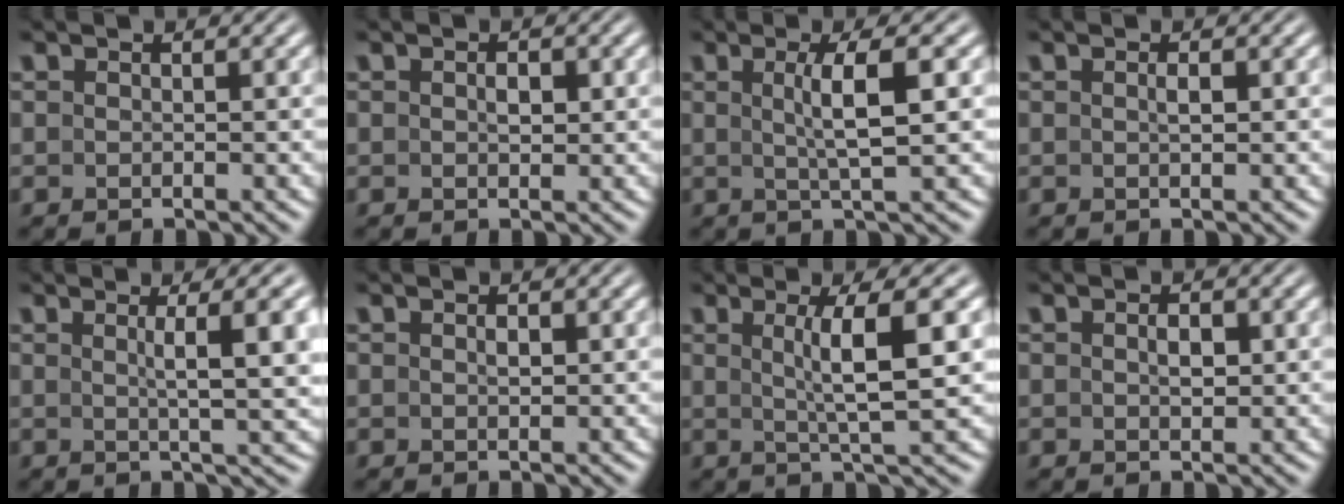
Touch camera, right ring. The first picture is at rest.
{"total": 1.1, "force": [0.1, 0.7, 0.9], "torque": [-0.021, -0.006, 0.005]}
{"total": 3.6, "force": [0.5, -0.5, 3.5], "torque": [-0.059, -0.003, 0.014]}
{"total": 0.7, "force": [-0.1, -0.2, 0.7], "torque": [-0.014, -0.004, 0.002]}
{"total": 4.7, "force": [1.3, -0.3, 4.5], "torque": [-0.053, 0.002, 0.022]}
{"total": 0.5, "force": [0.1, 0.1, 0.5], "torque": [-0.012, -0.007, 0.006]}
{"total": 4.5, "force": [0.9, -0.3, 4.4], "torque": [-0.067, -0.003, 0.021]}
{"total": 1.2, "force": [0.0, 0.5, 1.1], "torque": [-0.018, -0.007, 0.005]}